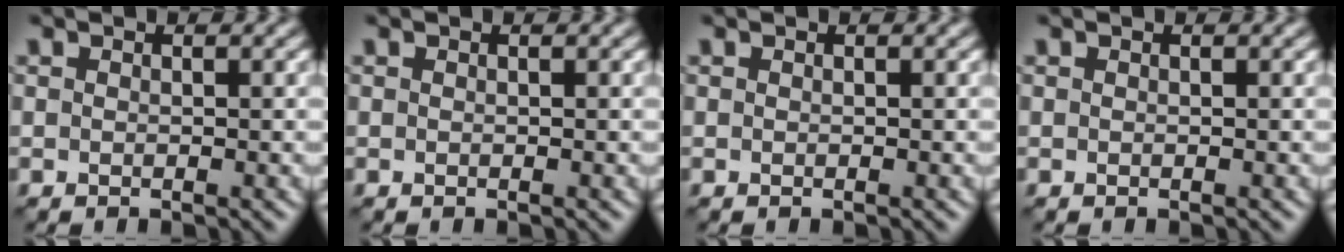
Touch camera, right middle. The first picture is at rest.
{"total": 0.0}
{"total": 0.0}
{"total": 0.0}